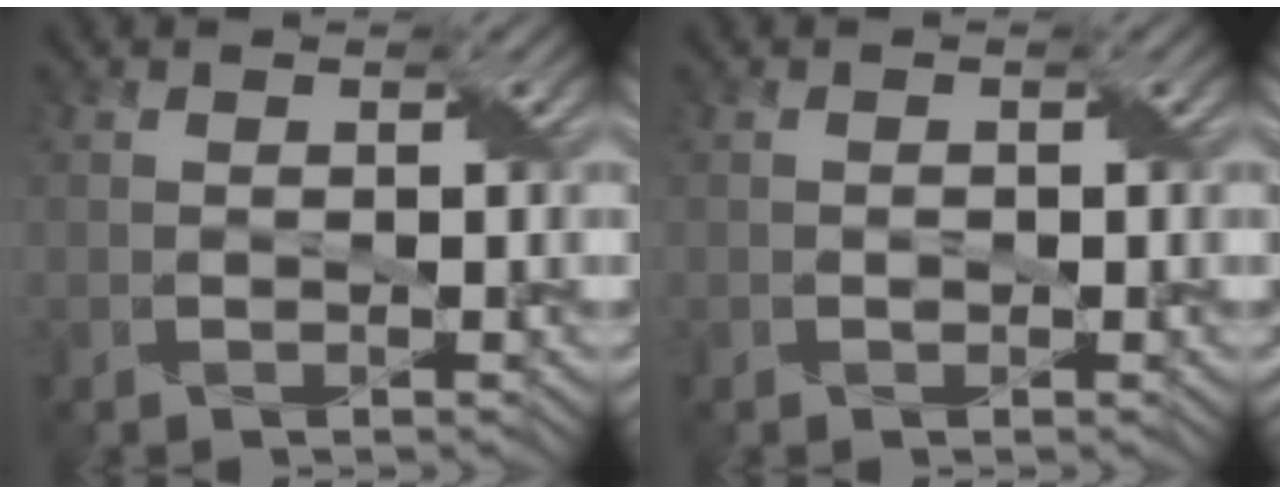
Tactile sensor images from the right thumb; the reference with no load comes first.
{"total": 0.6, "force": [-0.2, 0.5, 0.3], "torque": [-0.005, -0.001, -0.004]}